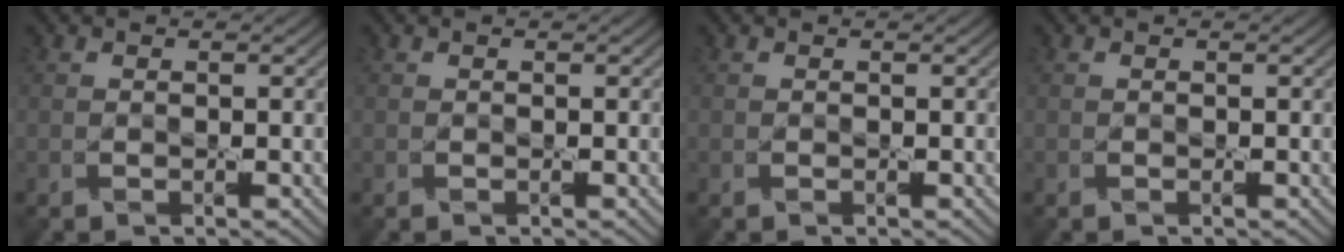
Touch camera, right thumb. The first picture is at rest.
{"total": 0.0}
{"total": 0.0}
{"total": 0.0}